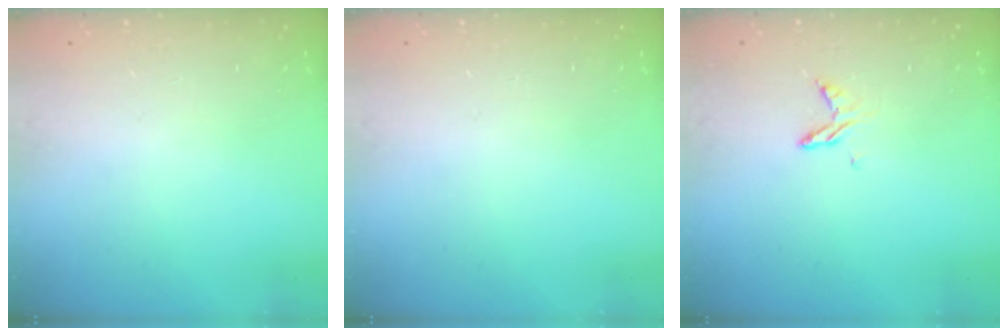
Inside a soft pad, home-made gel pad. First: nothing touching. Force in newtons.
{"total": 0.0}
{"total": 5.4, "press": 5.4, "slide": 0.5}